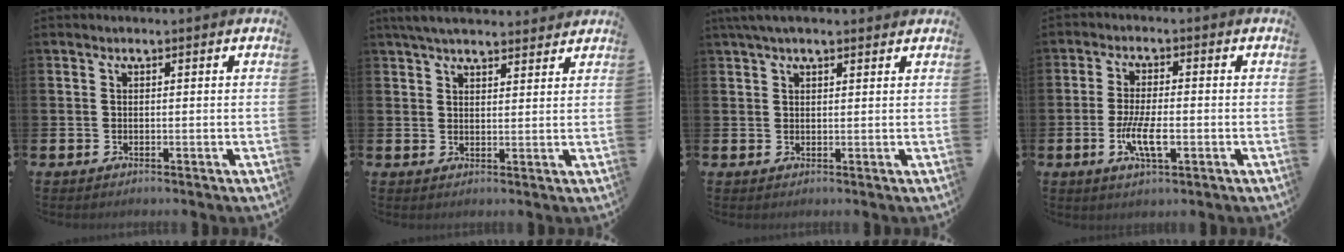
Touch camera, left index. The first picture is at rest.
{"total": 4.9, "force": [4.6, 1.0, 1.4], "torque": [-0.033, -0.012, 0.085]}
{"total": 3.1, "force": [2.4, 0.9, 1.7], "torque": [-0.033, 0.002, 0.043]}
{"total": 5.7, "force": [-1.4, 1.9, 5.2], "torque": [-0.098, -0.003, -0.026]}